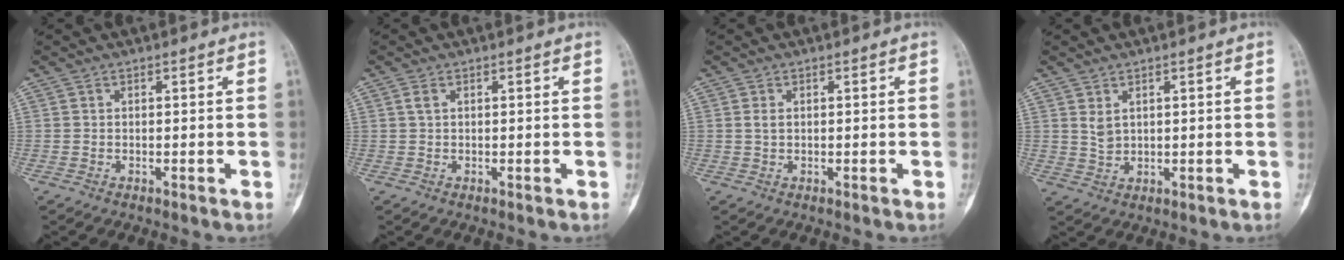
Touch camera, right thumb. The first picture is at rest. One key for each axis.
{"total": 1.0, "fx": 0.4, "fy": 0.5, "fz": 0.7, "tx": -0.020, "ty": 0.009, "tz": 0.008}
{"total": 1.2, "fx": 0.2, "fy": 0.7, "fz": 1.0, "tx": -0.018, "ty": 0.001, "tz": 0.006}
{"total": 2.4, "fx": 1.0, "fy": 1.4, "fz": 1.6, "tx": -0.027, "ty": -0.008, "tz": 0.027}